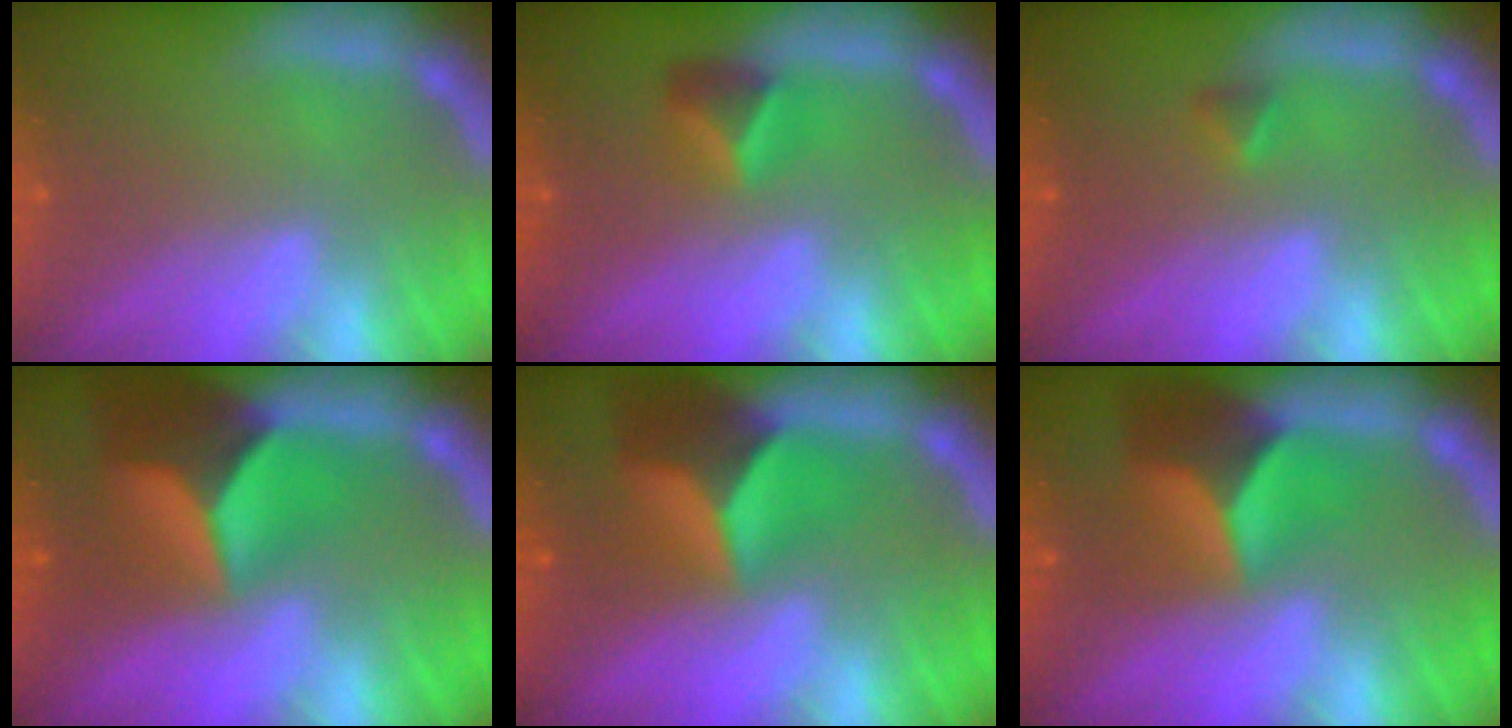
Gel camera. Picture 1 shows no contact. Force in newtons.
{"total": 2.4}
{"total": 0.9}
{"total": 8.4}
{"total": 6.9}
{"total": 6.4}